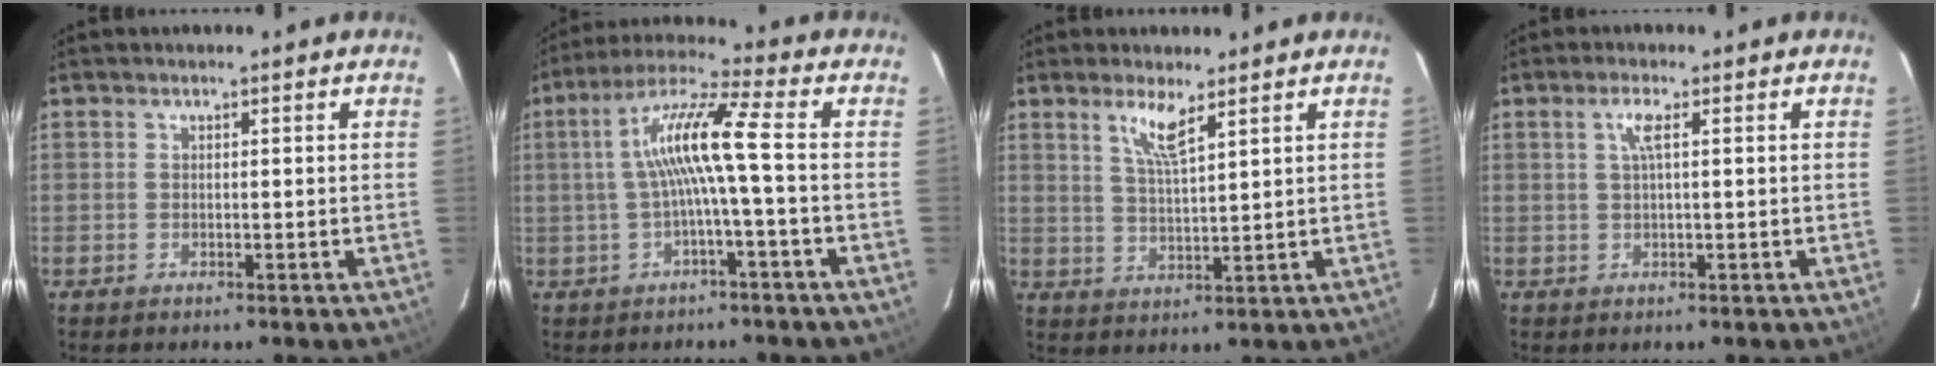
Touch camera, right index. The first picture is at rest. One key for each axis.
{"total": 9.7, "fx": -0.8, "fy": -0.3, "fz": 9.6, "tx": -0.195, "ty": 0.018, "tz": -0.012}
{"total": 5.2, "fx": 3.3, "fy": 0.7, "fz": 3.9, "tx": -0.077, "ty": -0.003, "tz": 0.067}
{"total": 2.4, "fx": 0.7, "fy": 0.0, "fz": 2.3, "tx": -0.046, "ty": 0.003, "tz": 0.012}